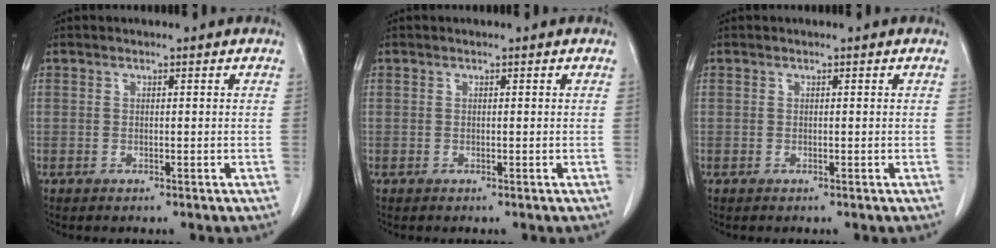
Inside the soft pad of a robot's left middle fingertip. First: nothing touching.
{"total": 0.0}
{"total": 0.0}